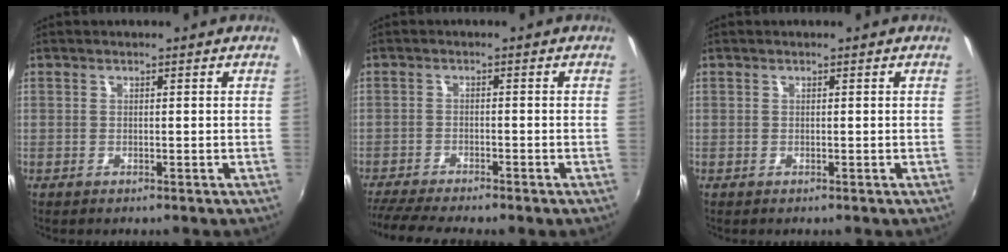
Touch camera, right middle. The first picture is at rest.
{"total": 8.5, "force": [-7.6, 0.6, 3.7], "torque": [-0.094, -0.027, -0.125]}
{"total": 0.0}